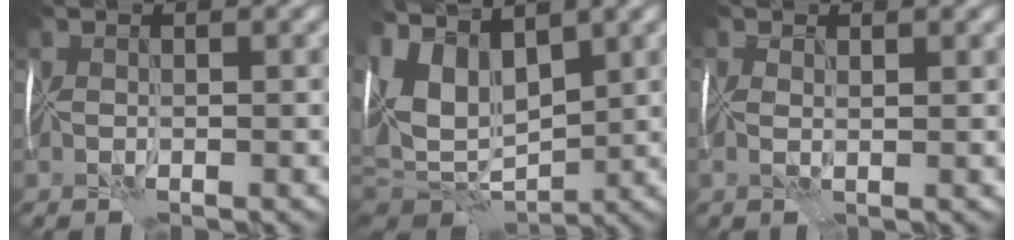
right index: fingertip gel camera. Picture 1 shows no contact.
{"total": 9.9, "force": [3.1, 6.3, 7.0], "torque": [-0.135, 0.008, 0.061]}
{"total": 1.1, "force": [0.6, 0.5, 0.7], "torque": [-0.012, 0.003, 0.009]}